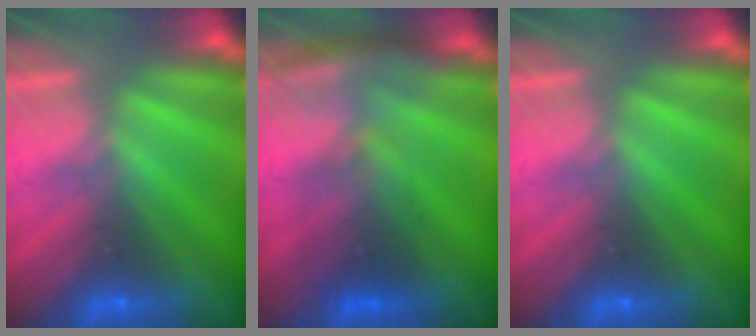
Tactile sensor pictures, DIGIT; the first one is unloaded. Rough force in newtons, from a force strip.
{"total": 2.8}
{"total": 0.0}